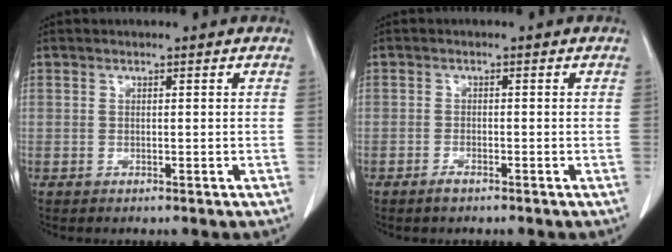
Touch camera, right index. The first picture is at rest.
{"total": 1.3, "force": [-1.1, 0.3, 0.7], "torque": [-0.018, -0.002, -0.017]}